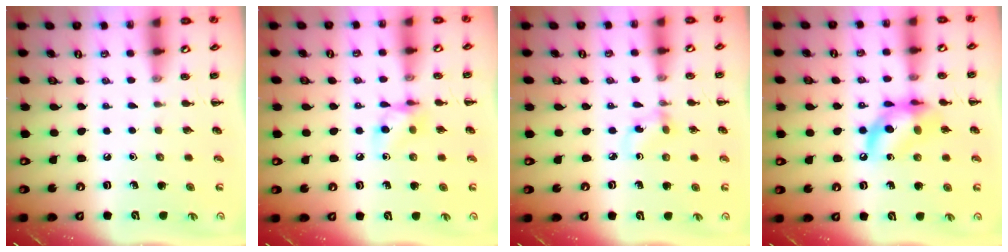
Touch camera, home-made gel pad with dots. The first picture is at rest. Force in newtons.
{"total": 7.4, "press": 7.4, "slide": 0.2}
{"total": 2.9, "press": 2.7, "slide": 1.2}
{"total": 13.6, "press": 13.2, "slide": 3.3}